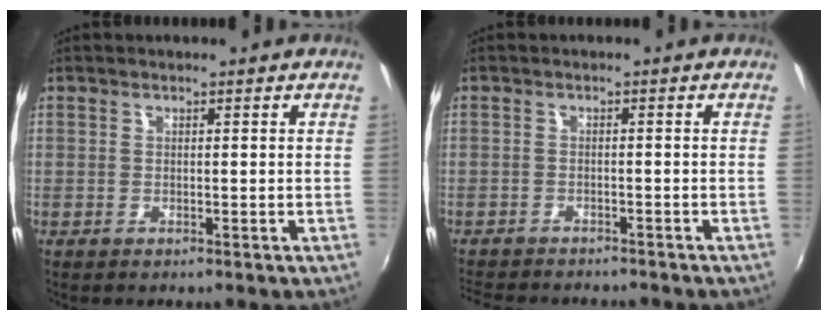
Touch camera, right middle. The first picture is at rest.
{"total": 8.0, "force": [-7.3, 1.6, 2.9], "torque": [-0.074, -0.018, -0.113]}